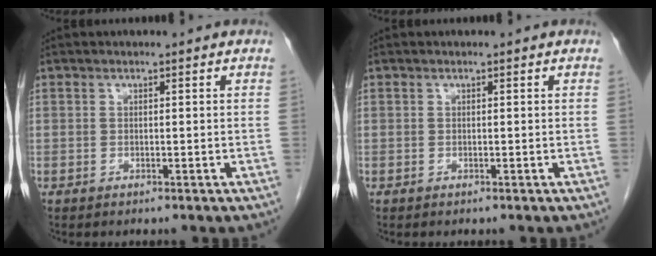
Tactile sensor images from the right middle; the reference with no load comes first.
{"total": 0.0}